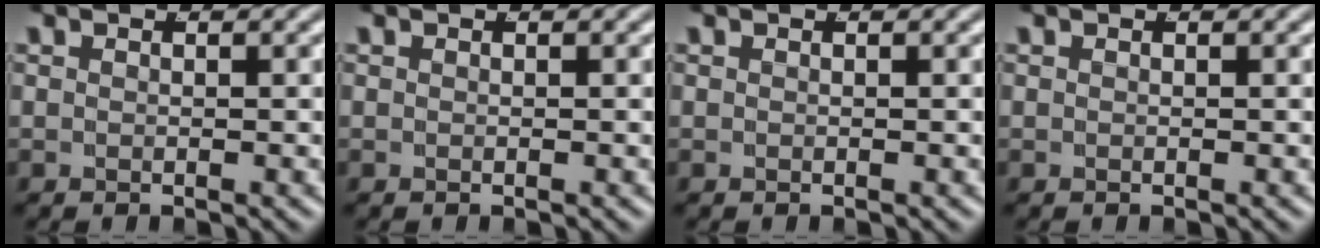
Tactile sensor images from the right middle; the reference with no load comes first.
{"total": 0.0}
{"total": 0.0}
{"total": 0.0}